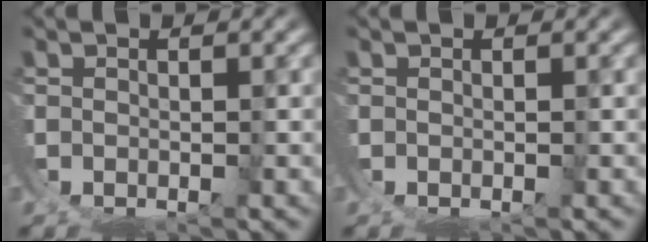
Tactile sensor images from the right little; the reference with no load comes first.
{"total": 0.0}